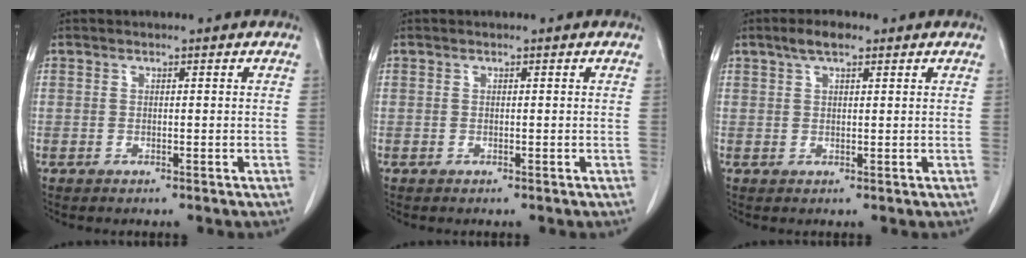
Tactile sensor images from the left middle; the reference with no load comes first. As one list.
[{"total": 0.0}, {"total": 3.2, "force": [2.1, 1.0, 2.2], "torque": [-0.046, 0.010, 0.038]}]